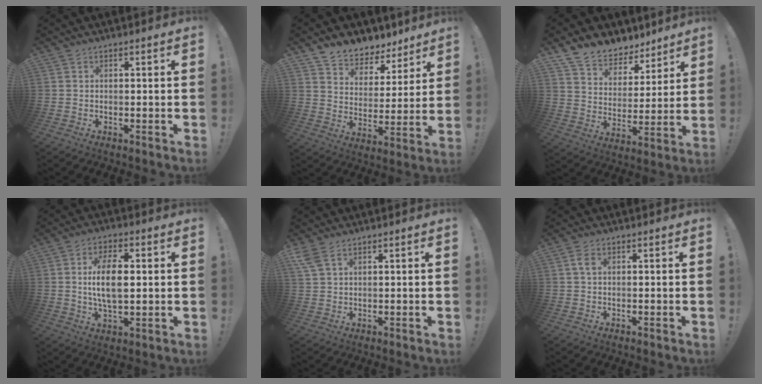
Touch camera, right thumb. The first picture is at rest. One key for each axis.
{"total": 8.1, "fx": 6.8, "fy": 4.3, "fz": 1.0, "tx": -0.020, "ty": -0.062, "tz": 0.129}
{"total": 10.0, "fx": 8.4, "fy": 5.1, "fz": 1.7, "tx": -0.039, "ty": -0.070, "tz": 0.160}
{"total": 11.2, "fx": 1.2, "fy": 5.6, "fz": 9.6, "tx": -0.170, "ty": -0.005, "tz": 0.014}
{"total": 4.1, "fx": 2.4, "fy": 1.9, "fz": 2.7, "tx": -0.056, "ty": -0.005, "tz": 0.048}
{"total": 2.5, "fx": 0.6, "fy": 1.5, "fz": 1.9, "tx": -0.032, "ty": 0.003, "tz": 0.009}